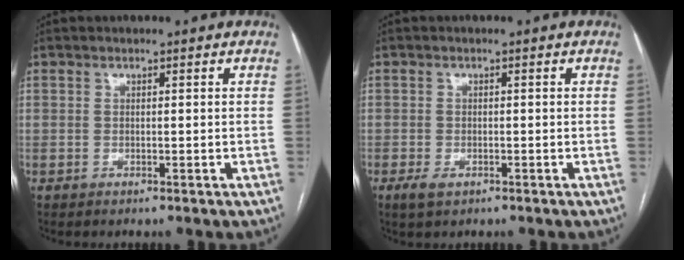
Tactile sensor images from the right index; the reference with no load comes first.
{"total": 2.3, "force": [-1.2, 1.2, 1.5], "torque": [-0.032, -0.001, -0.015]}